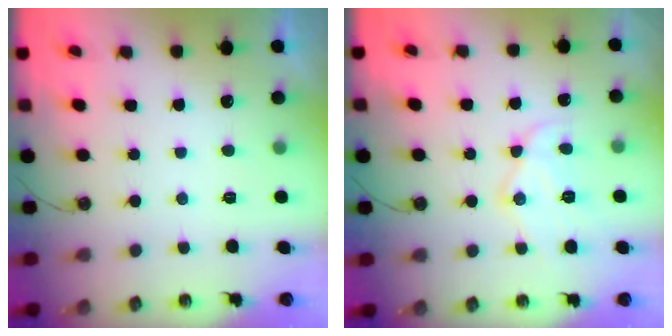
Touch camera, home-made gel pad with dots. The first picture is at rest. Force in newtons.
{"total": 12.0, "press": 11.9, "slide": 1.0}